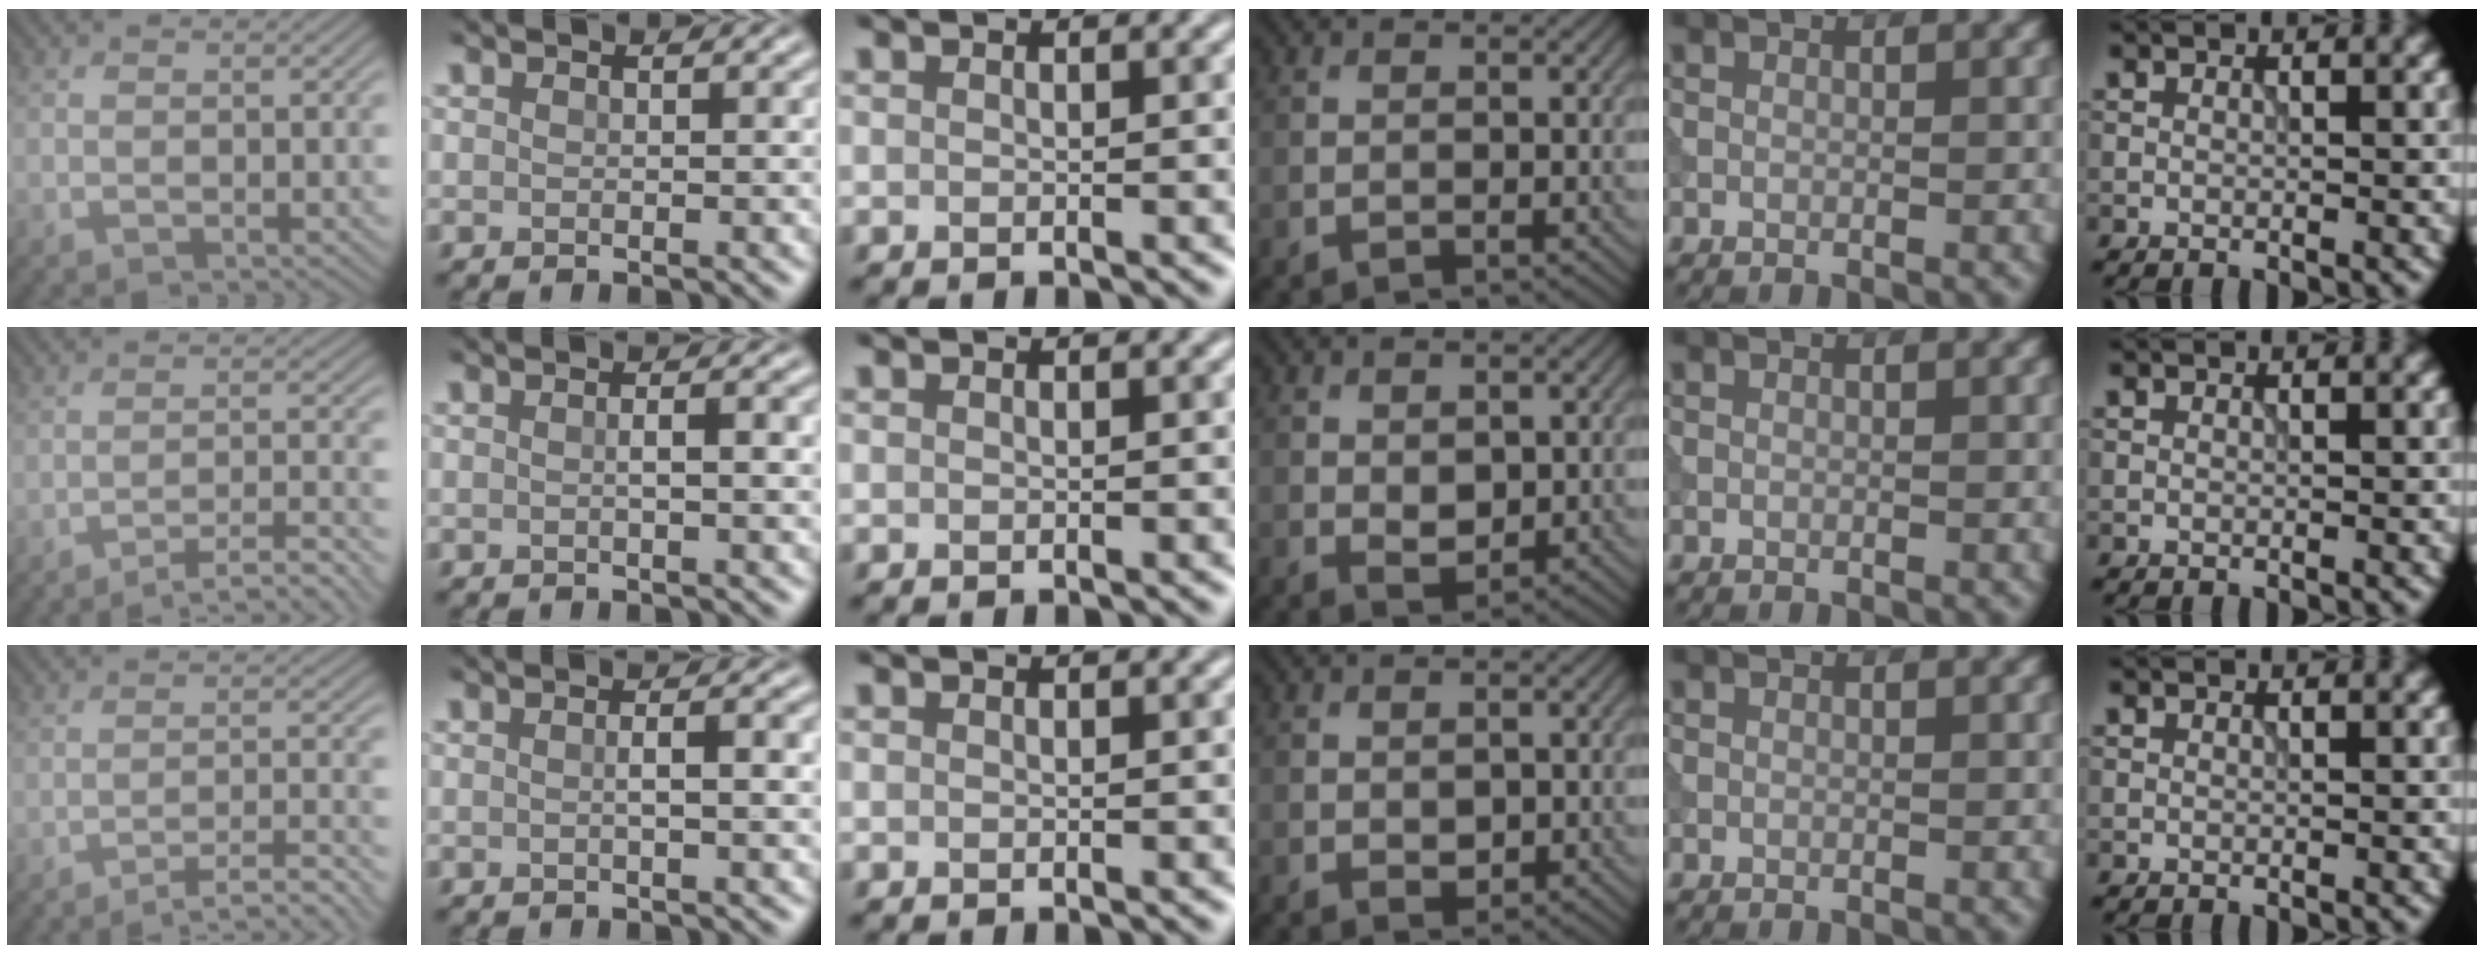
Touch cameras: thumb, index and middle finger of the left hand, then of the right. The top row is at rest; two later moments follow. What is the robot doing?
{"motion": "extract", "object": "tissue"}